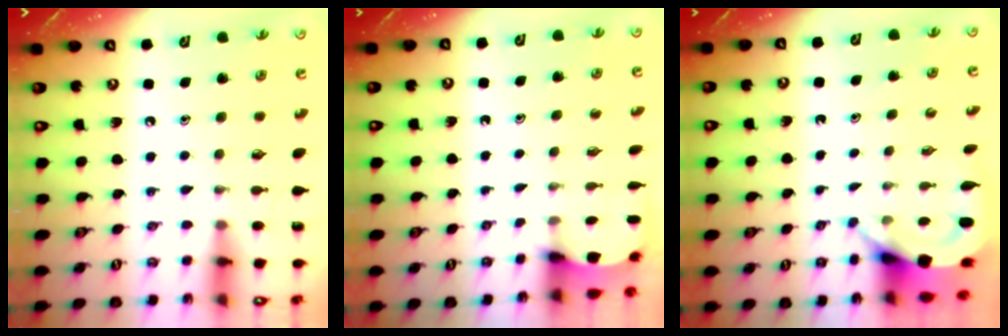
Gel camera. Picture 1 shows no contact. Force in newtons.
{"total": 2.6, "press": 2.6, "slide": 0.3}
{"total": 3.8, "press": 3.8, "slide": 0.3}